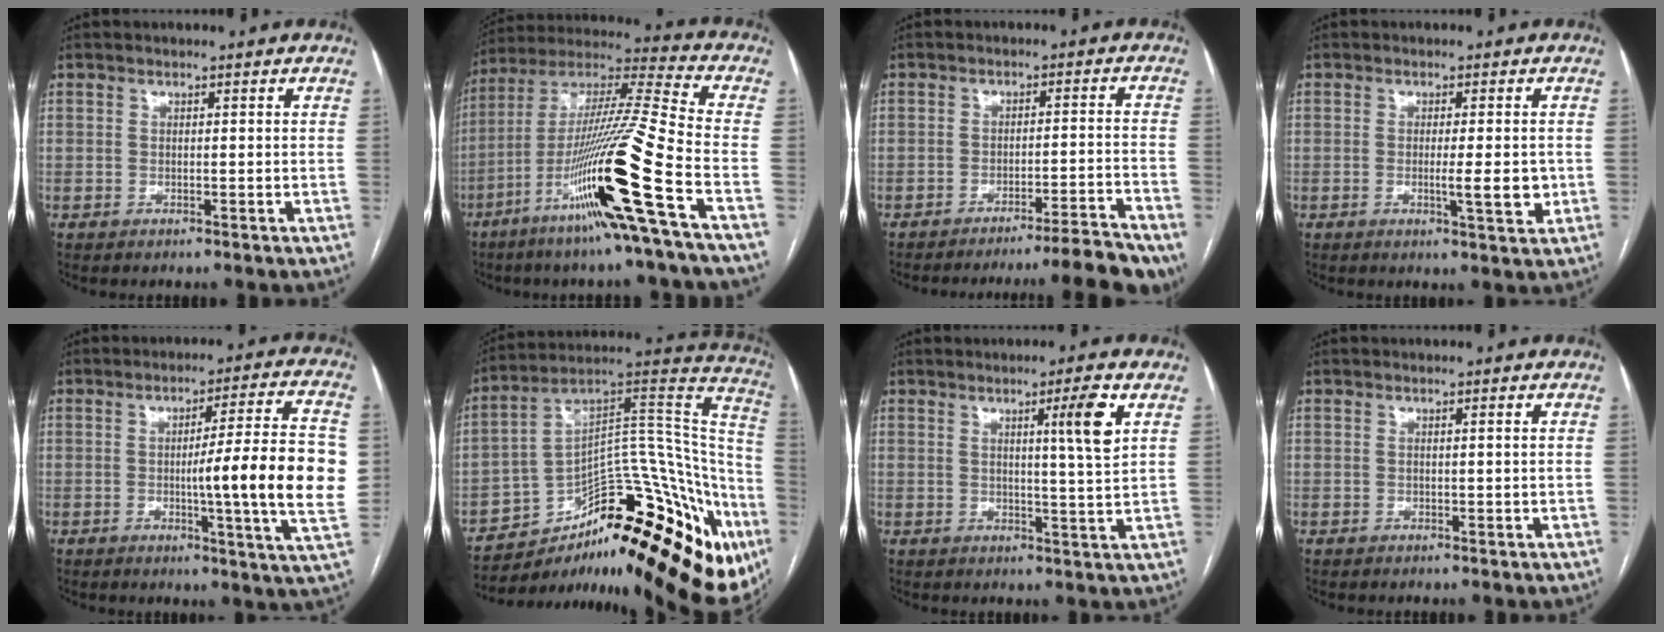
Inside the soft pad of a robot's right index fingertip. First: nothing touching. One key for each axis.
{"total": 22.0, "fx": -9.2, "fy": -1.7, "fz": 19.9, "tx": -0.383, "ty": -0.034, "tz": -0.178}
{"total": 12.1, "fx": -11.0, "fy": -1.7, "fz": 4.7, "tx": -0.040, "ty": -0.004, "tz": -0.154}
{"total": 4.7, "fx": -0.8, "fy": 0.5, "fz": 4.6, "tx": -0.072, "ty": -0.006, "tz": -0.009}
{"total": 15.7, "fx": -1.1, "fy": -0.7, "fz": 15.6, "tx": -0.209, "ty": -0.005, "tz": -0.022}
{"total": 35.8, "fx": -19.2, "fy": 15.0, "fz": 26.3, "tx": -0.281, "ty": 0.041, "tz": -0.255}
{"total": 5.8, "fx": 2.3, "fy": -0.9, "fz": 5.3, "tx": -0.080, "ty": -0.007, "tz": 0.033}
{"total": 0.6, "fx": 0.1, "fy": -0.1, "fz": 0.6, "tx": -0.011, "ty": 0.000, "tz": 0.002}